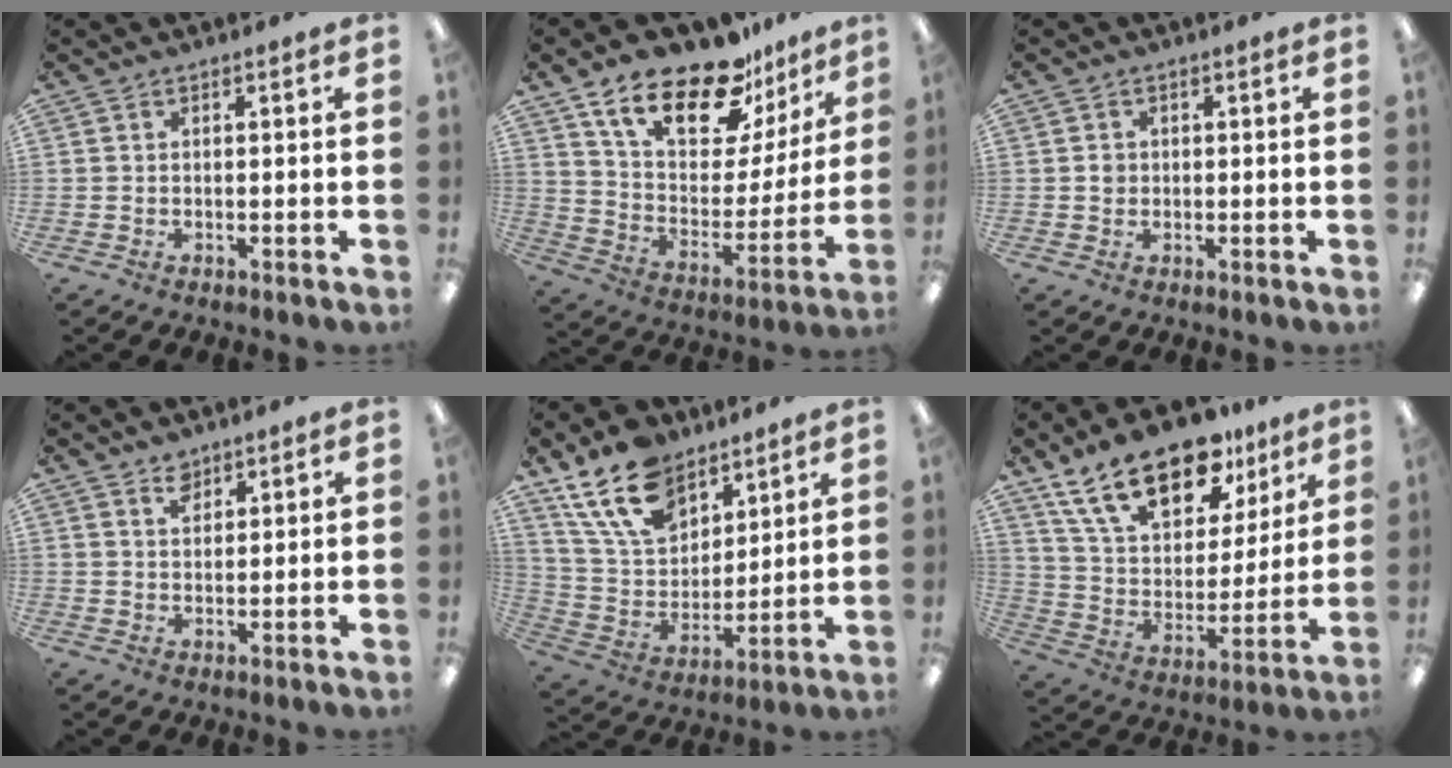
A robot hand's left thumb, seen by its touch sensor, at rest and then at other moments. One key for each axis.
{"total": 21.8, "fx": 15.9, "fy": 9.1, "fz": 11.8, "tx": -0.203, "ty": -0.098, "tz": 0.278}
{"total": 1.5, "fx": 0.1, "fy": 1.4, "fz": 0.5, "tx": -0.003, "ty": 0.003, "tz": -0.001}
{"total": 3.5, "fx": 2.7, "fy": 1.9, "fz": 1.0, "tx": -0.009, "ty": -0.010, "tz": 0.050}
{"total": 17.8, "fx": 11.9, "fy": 10.2, "fz": 8.3, "tx": -0.161, "ty": -0.052, "tz": 0.223}
{"total": 21.9, "fx": 14.6, "fy": 11.0, "fz": 12.1, "tx": -0.210, "ty": -0.076, "tz": 0.261}